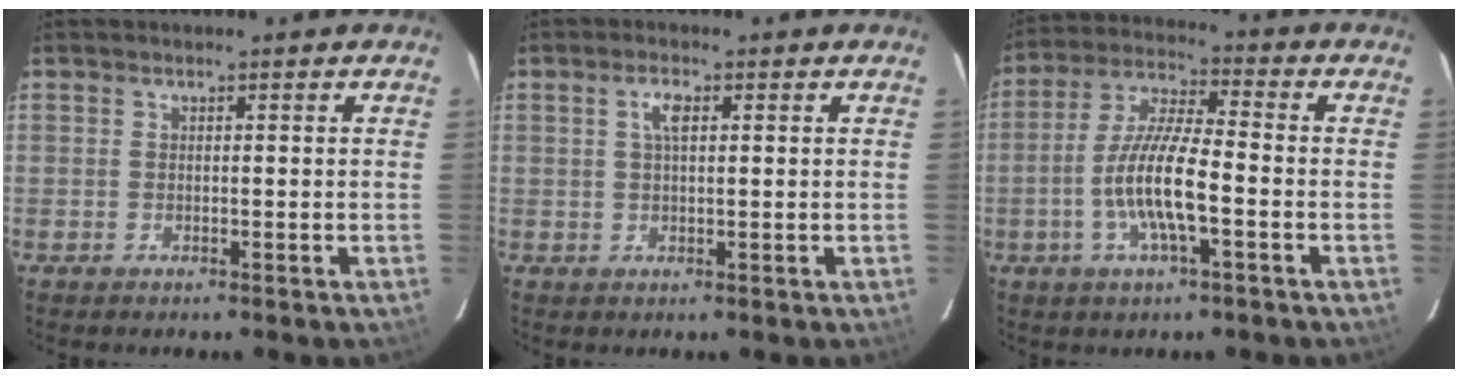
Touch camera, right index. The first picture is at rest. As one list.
[{"total": 2.7, "force": [0.8, 1.0, 2.4], "torque": [-0.048, 0.007, 0.016]}, {"total": 11.3, "force": [-3.3, 2.2, 10.5], "torque": [-0.218, -0.002, -0.065]}]